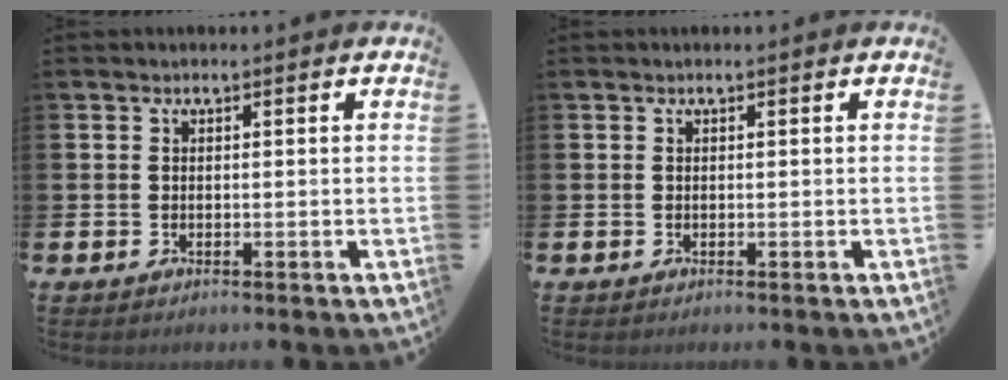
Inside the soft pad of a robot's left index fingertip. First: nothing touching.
{"total": 0.0}